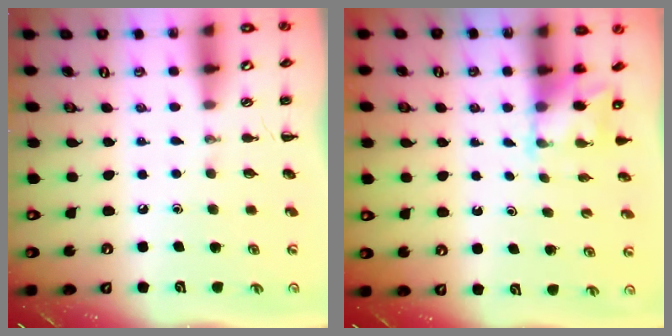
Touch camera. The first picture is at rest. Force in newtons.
{"total": 2.1, "press": 2.0, "slide": 0.7}